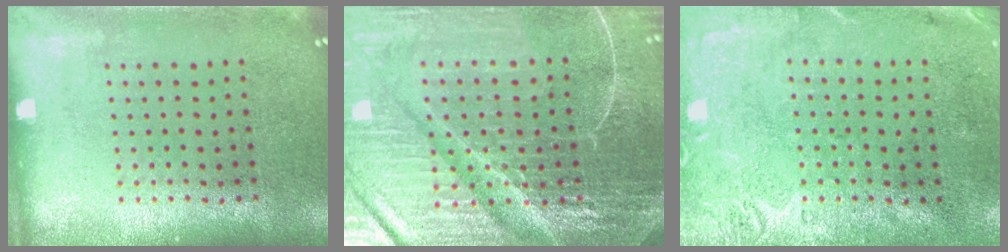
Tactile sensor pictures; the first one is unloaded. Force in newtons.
{"total": 6.8, "press": 6.0, "slide": 3.2}
{"total": 2.8, "press": 2.2, "slide": 1.8}